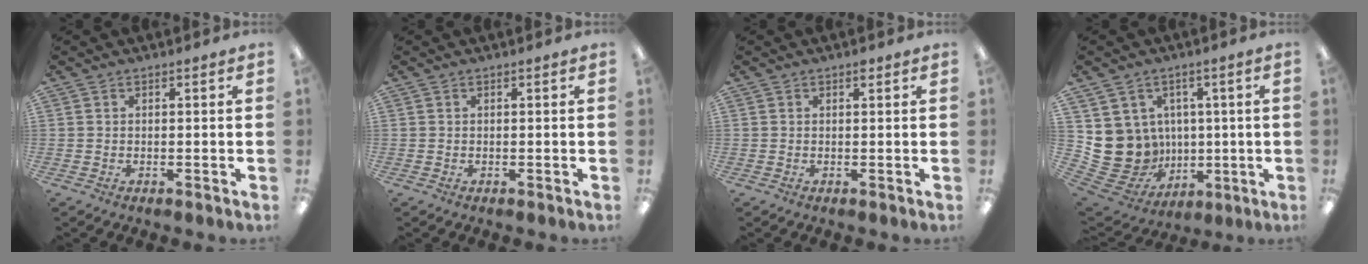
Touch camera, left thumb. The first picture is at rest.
{"total": 0.0}
{"total": 1.0, "force": [0.6, 0.3, 0.7], "torque": [-0.007, -0.002, 0.009]}
{"total": 11.3, "force": [-0.4, 10.9, 2.8], "torque": [-0.087, -0.013, 0.009]}